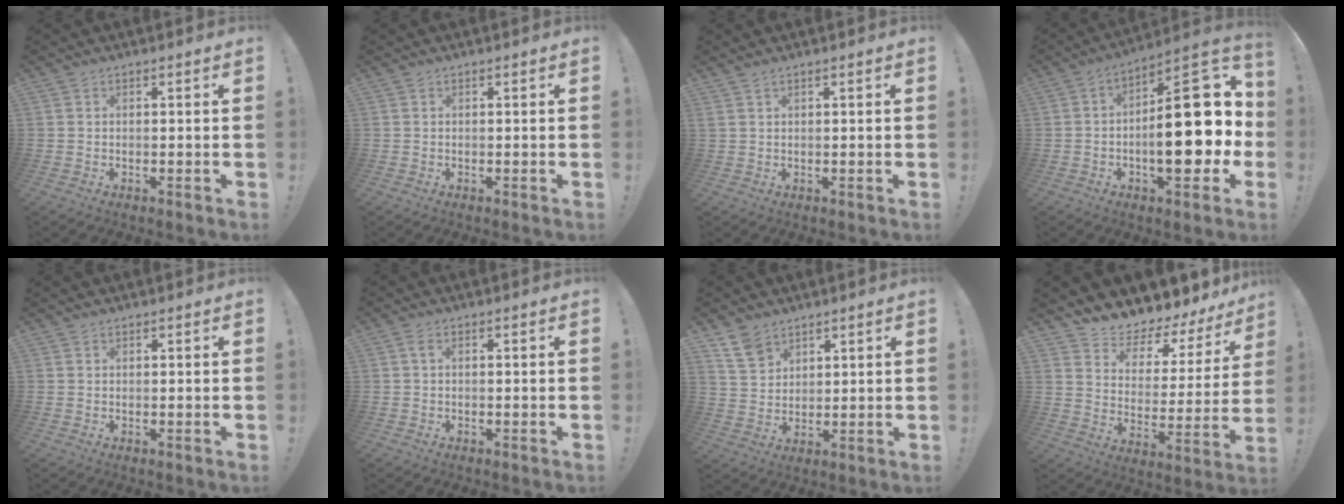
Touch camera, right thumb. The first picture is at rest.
{"total": 0.0}
{"total": 1.1, "force": [0.9, -0.2, 0.7], "torque": [-0.016, -0.001, 0.017]}
{"total": 25.4, "force": [-2.0, 11.3, 22.6], "torque": [-0.312, 0.018, -0.023]}
{"total": 0.6, "force": [0.6, 0.2, 0.1], "torque": [0.000, -0.001, 0.011]}
{"total": 1.4, "force": [0.3, 0.3, 1.4], "torque": [-0.032, 0.004, 0.005]}
{"total": 8.2, "force": [5.9, 5.1, 2.5], "torque": [-0.045, -0.033, 0.116]}
{"total": 6.4, "force": [5.7, 2.3, 1.9], "torque": [-0.028, -0.073, 0.091]}